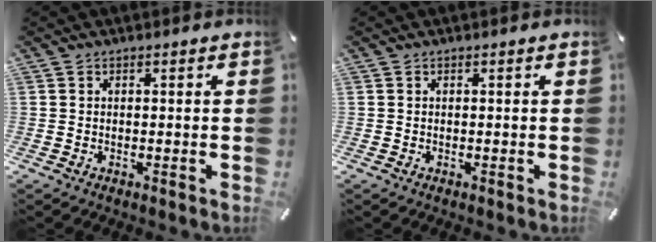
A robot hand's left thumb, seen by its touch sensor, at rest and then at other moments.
{"total": 0.0}